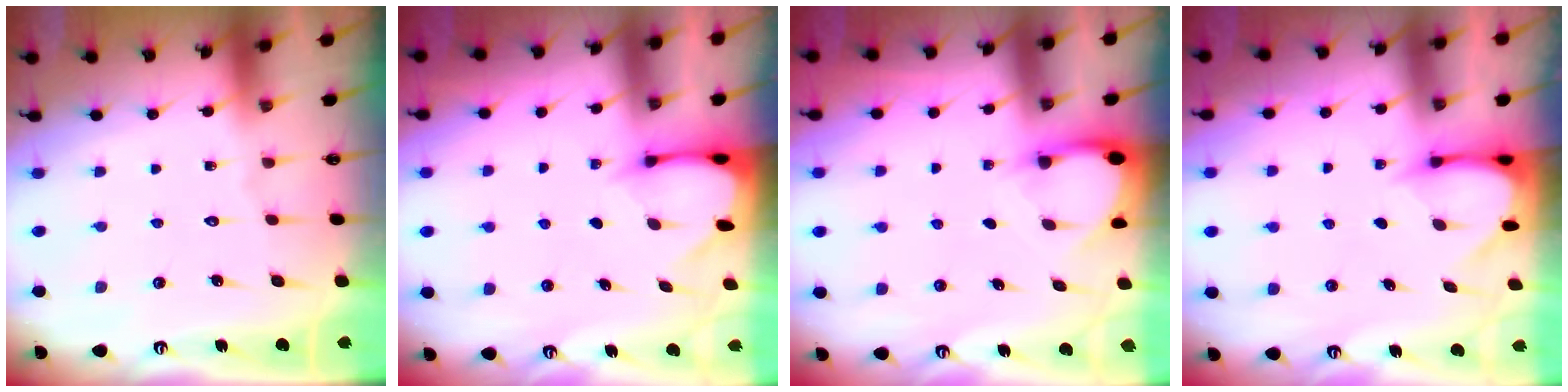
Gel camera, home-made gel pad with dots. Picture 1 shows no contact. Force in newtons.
{"total": 2.4, "press": 2.3, "slide": 0.3}
{"total": 3.9, "press": 3.9, "slide": 0.0}
{"total": 3.7, "press": 3.7, "slide": 0.3}